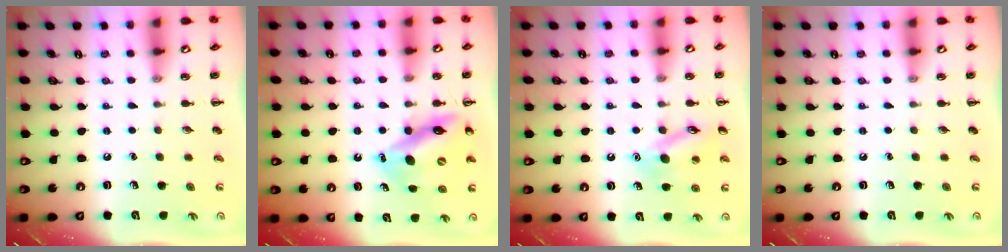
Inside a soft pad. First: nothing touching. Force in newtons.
{"total": 12.3, "press": 11.7, "slide": 3.7}
{"total": 12.5, "press": 12.4, "slide": 1.9}
{"total": 0.0}